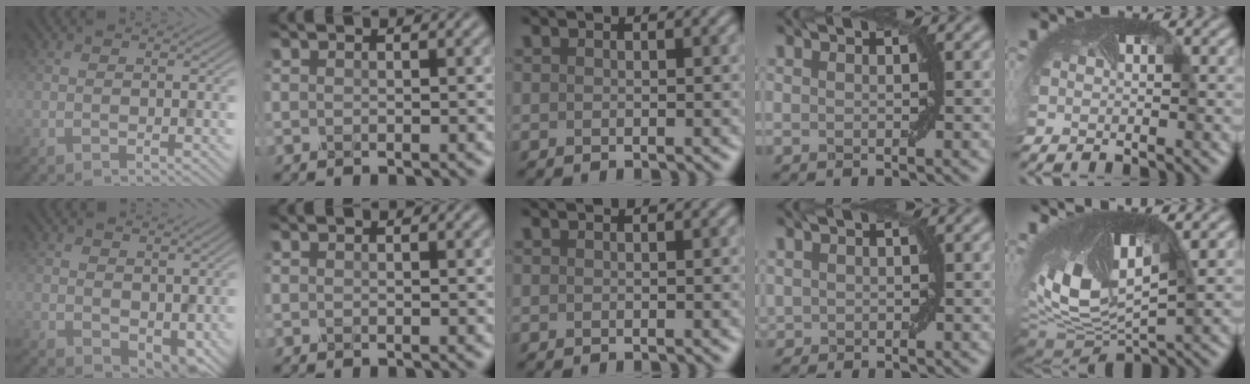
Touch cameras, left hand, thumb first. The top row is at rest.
{"thumb": {"total": 5.3, "force": [1.2, 3.6, 3.7], "torque": [-0.068, -0.020, 0.031]}, "ring": {"total": 0.7, "force": [0.2, 0.7, 0.2], "torque": [-0.002, 0.003, 0.005]}, "little": {"total": 12.5, "force": [0.4, 6.3, 10.8], "torque": [-0.219, -0.026, 0.027]}}